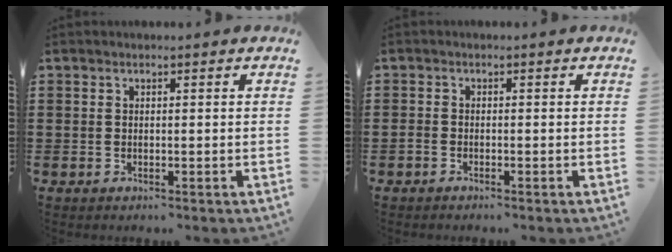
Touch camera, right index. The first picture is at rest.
{"total": 0.7, "force": [-0.6, 0.3, 0.3], "torque": [-0.007, 0.000, -0.011]}